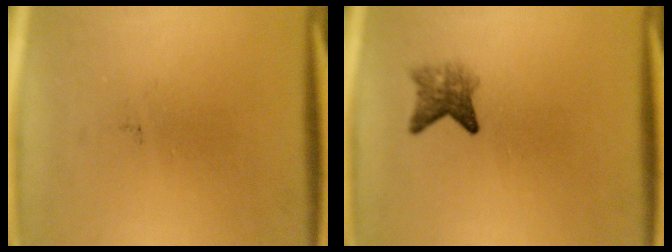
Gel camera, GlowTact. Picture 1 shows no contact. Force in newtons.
{"total": 3.0}